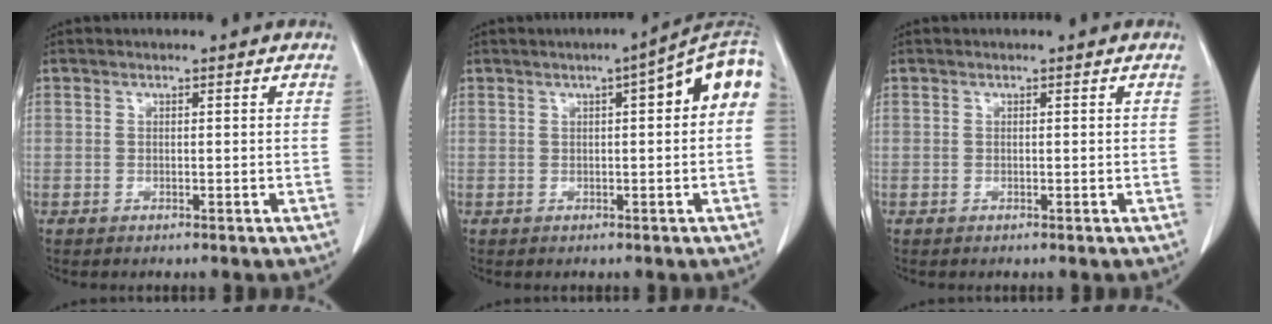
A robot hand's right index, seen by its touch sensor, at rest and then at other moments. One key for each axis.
{"total": 8.7, "fx": 2.2, "fy": 1.2, "fz": 8.4, "tx": -0.107, "ty": 0.029, "tz": 0.019}
{"total": 0.0}